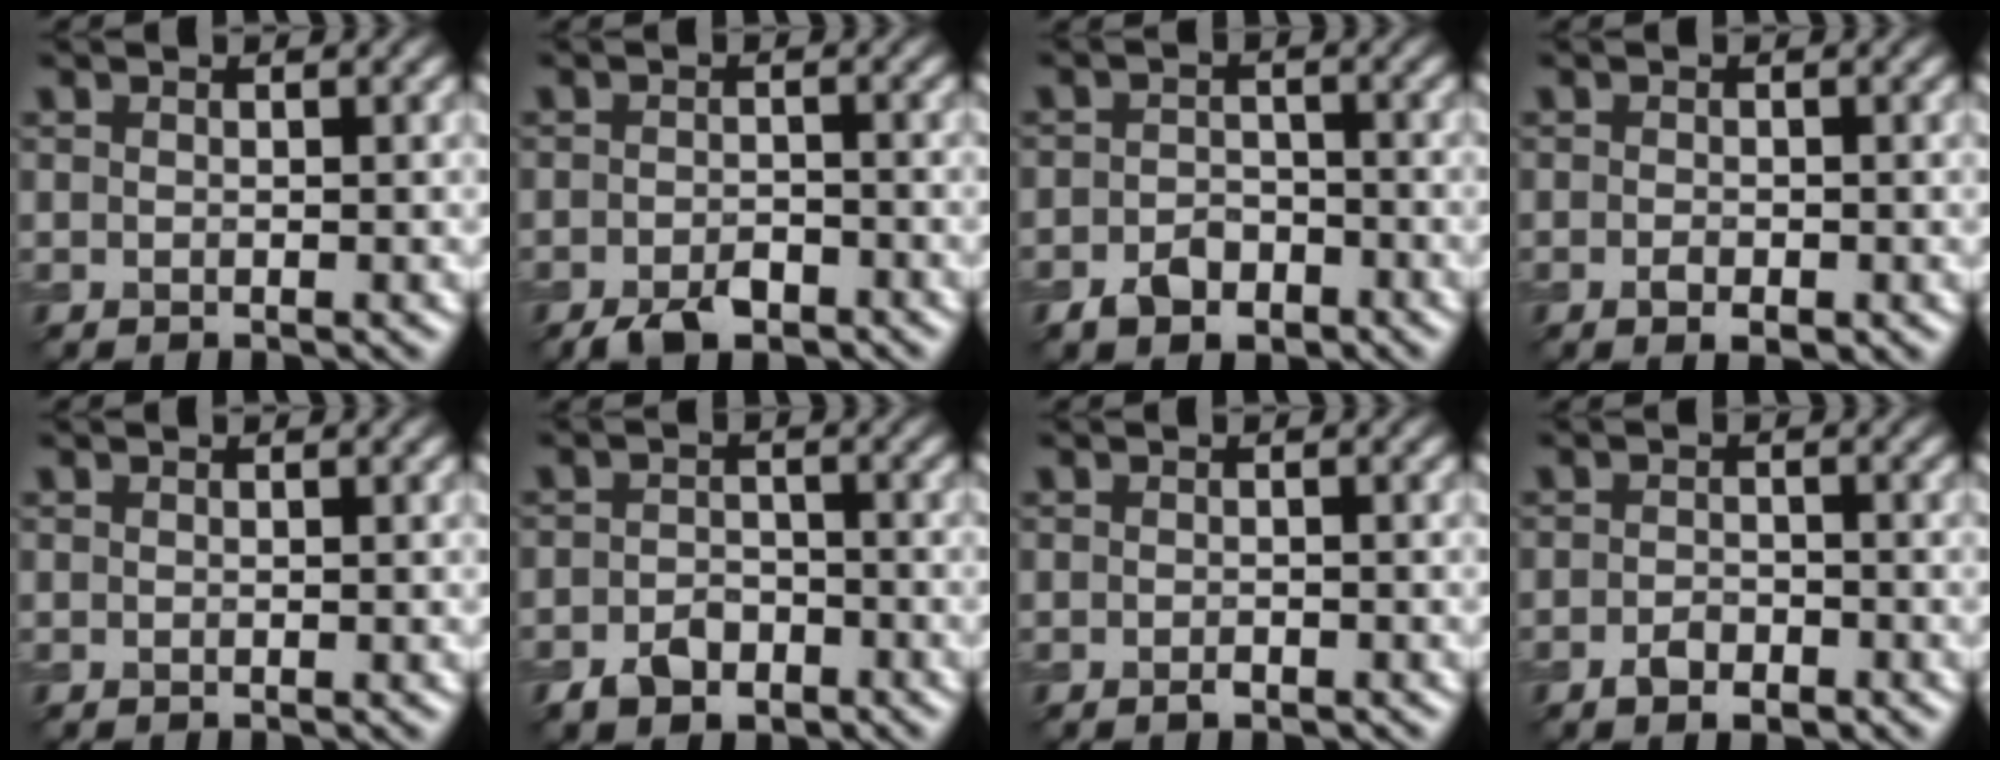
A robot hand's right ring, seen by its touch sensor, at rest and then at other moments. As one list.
[{"total": 3.0, "force": [-2.1, 1.3, 1.6], "torque": [-0.026, 0.000, -0.039]}, {"total": 2.9, "force": [-1.8, 1.9, 1.2], "torque": [-0.018, 0.002, -0.038]}, {"total": 1.4, "force": [-0.6, 0.7, 1.1], "torque": [-0.019, -0.003, -0.010]}, {"total": 0.0}, {"total": 2.9, "force": [-1.8, 1.9, 1.2], "torque": [-0.018, 0.002, -0.038]}, {"total": 0.9, "force": [-0.6, 0.4, 0.5], "torque": [-0.009, -0.001, -0.010]}, {"total": 2.0, "force": [-1.2, 1.1, 1.2], "torque": [-0.018, 0.002, -0.023]}]